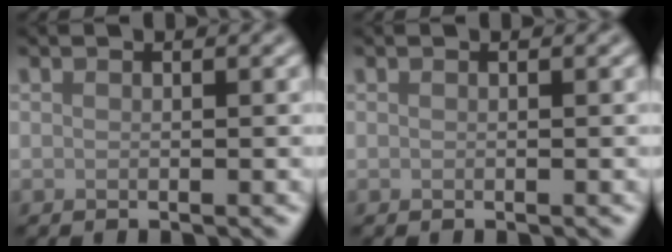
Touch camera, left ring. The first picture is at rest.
{"total": 0.0}